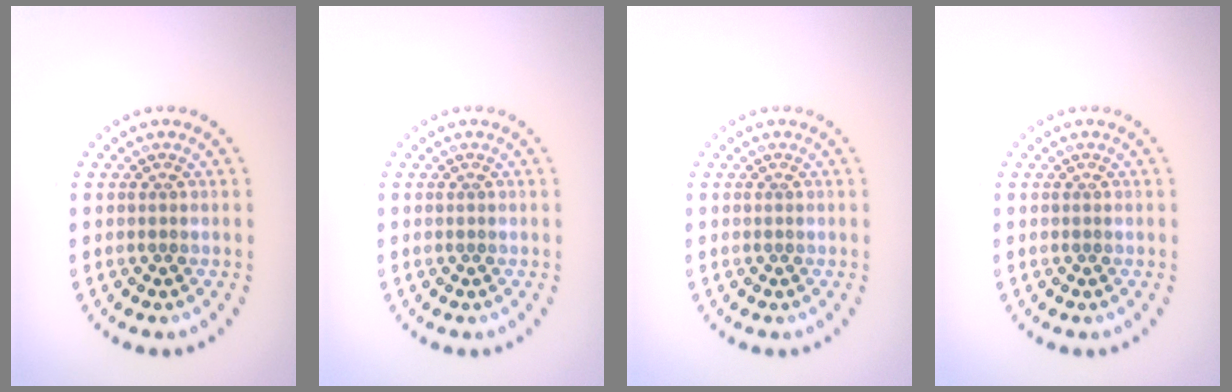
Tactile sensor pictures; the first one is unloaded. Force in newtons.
{"total": 0.0}
{"total": 0.0}
{"total": 0.0}